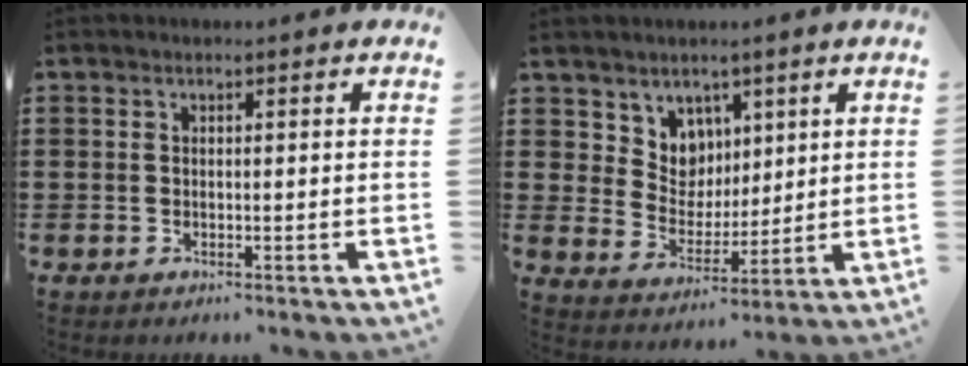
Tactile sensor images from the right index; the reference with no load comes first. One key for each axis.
{"total": 6.1, "fx": 3.9, "fy": 4.8, "fz": 0.2, "tx": -0.039, "ty": -0.008, "tz": 0.074}